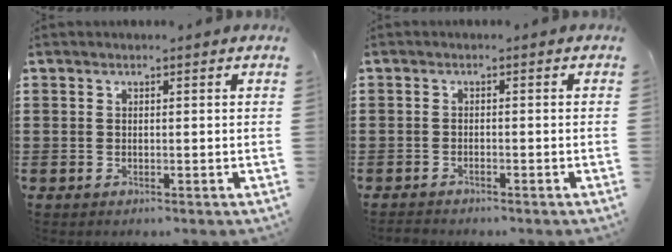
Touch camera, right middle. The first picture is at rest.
{"total": 1.0, "force": [-1.0, 0.1, 0.1], "torque": [-0.006, -0.001, -0.019]}